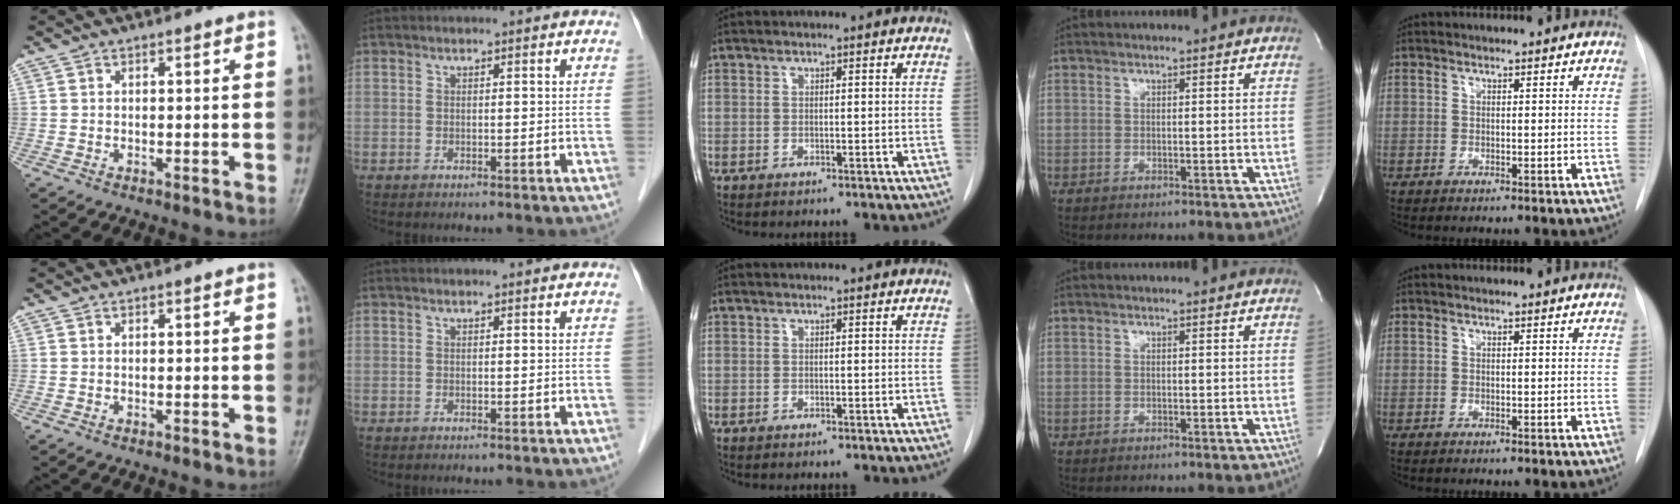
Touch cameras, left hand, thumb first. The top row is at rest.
{}